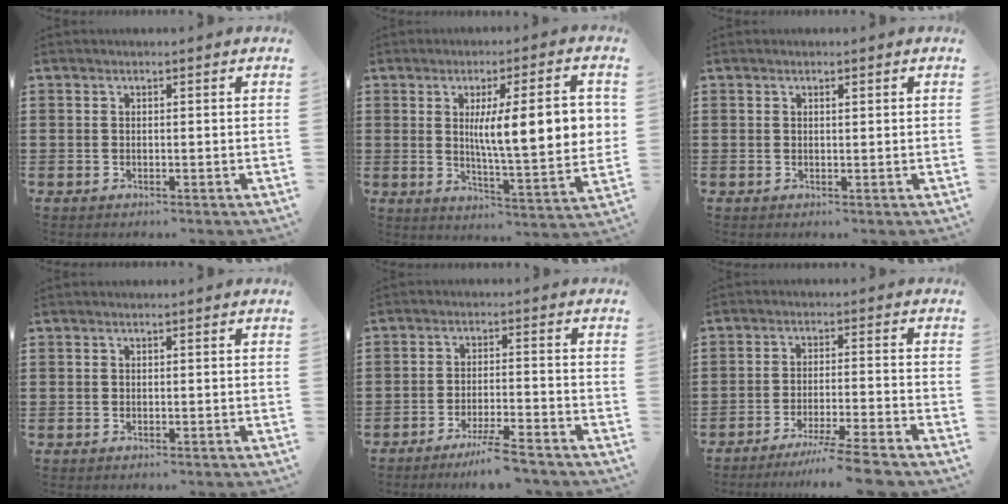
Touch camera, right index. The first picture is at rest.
{"total": 11.8, "force": [2.0, 2.1, 11.5], "torque": [-0.185, -0.004, 0.028]}
{"total": 0.6, "force": [0.3, 0.2, 0.5], "torque": [-0.010, 0.001, 0.005]}
{"total": 0.0}
{"total": 4.9, "force": [-4.3, -0.4, 2.5], "torque": [-0.046, -0.013, -0.080]}
{"total": 5.8, "force": [-4.9, -0.7, 2.9], "torque": [-0.052, -0.017, -0.095]}